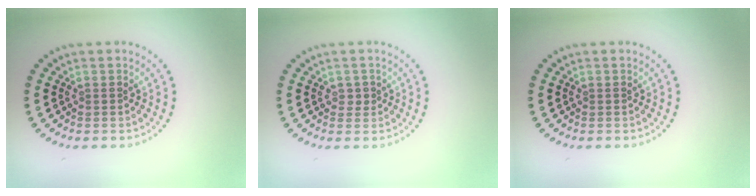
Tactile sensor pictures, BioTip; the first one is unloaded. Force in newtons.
{"total": 0.8, "press": 0.8, "slide": 0.3}
{"total": 0.0}